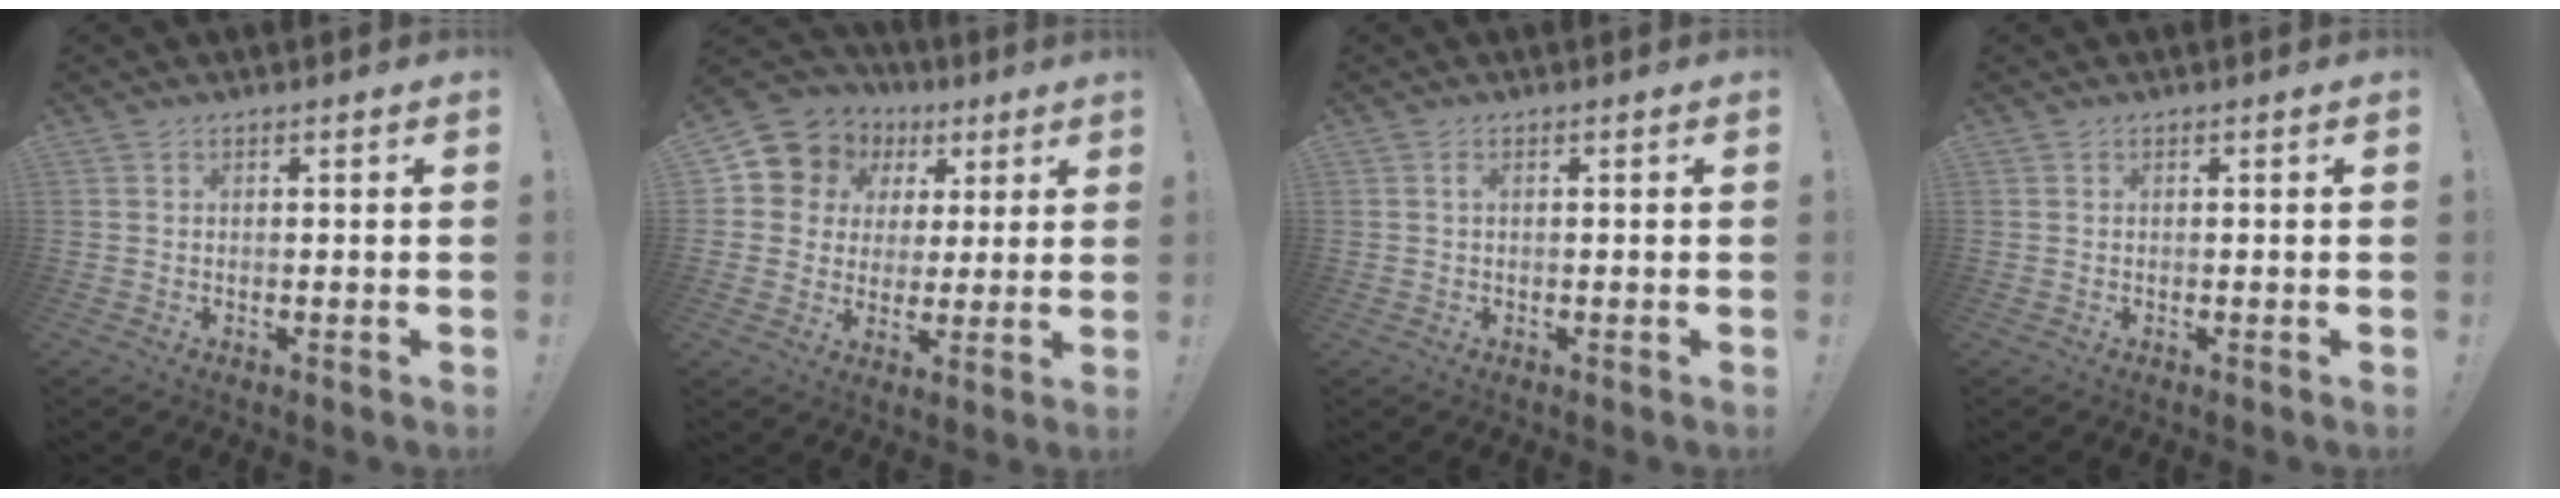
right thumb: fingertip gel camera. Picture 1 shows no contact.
{"total": 10.1, "force": [4.4, 8.8, 2.4], "torque": [-0.040, -0.030, 0.091]}
{"total": 0.8, "force": [0.0, 0.1, 0.8], "torque": [-0.015, 0.002, -0.001]}
{"total": 0.0}